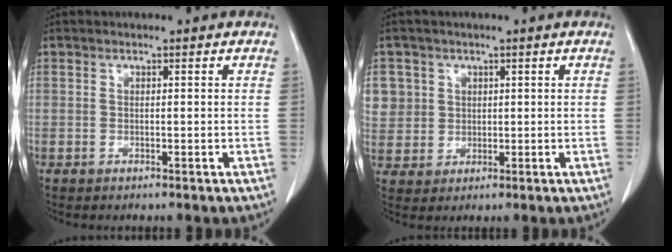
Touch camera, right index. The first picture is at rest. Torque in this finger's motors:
{"motor_torque": [0.36, 0.16, 0.17, 0.04]}